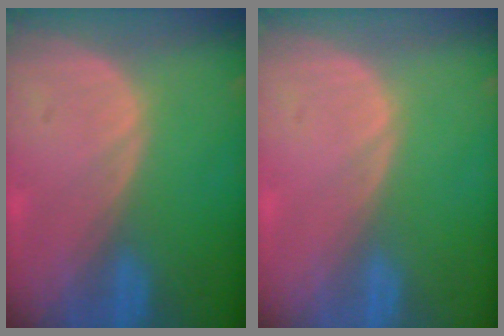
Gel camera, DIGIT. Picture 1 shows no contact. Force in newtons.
{"total": 0.0}